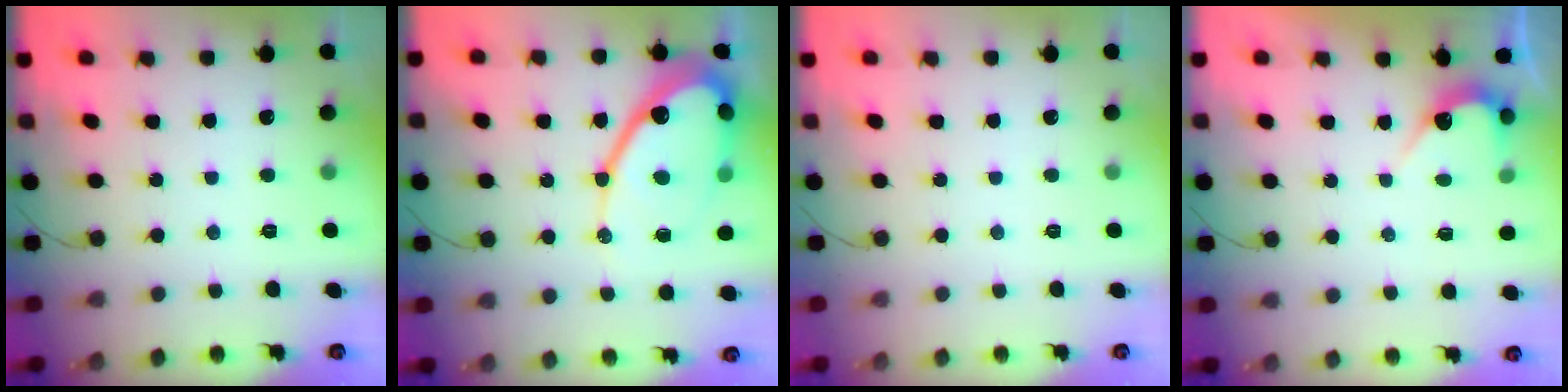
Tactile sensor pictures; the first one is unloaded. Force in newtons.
{"total": 19.4, "press": 19.3, "slide": 1.8}
{"total": 0.0}
{"total": 3.7, "press": 3.7, "slide": 0.2}